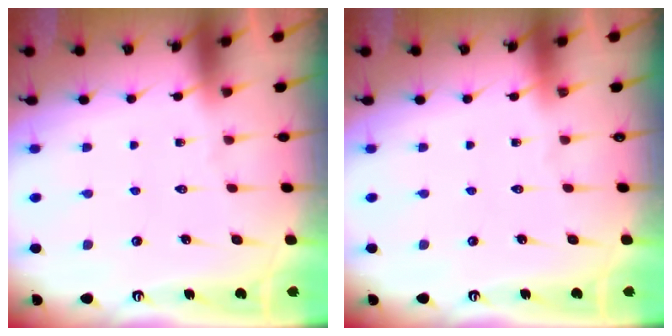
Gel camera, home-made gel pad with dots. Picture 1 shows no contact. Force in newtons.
{"total": 0.0}